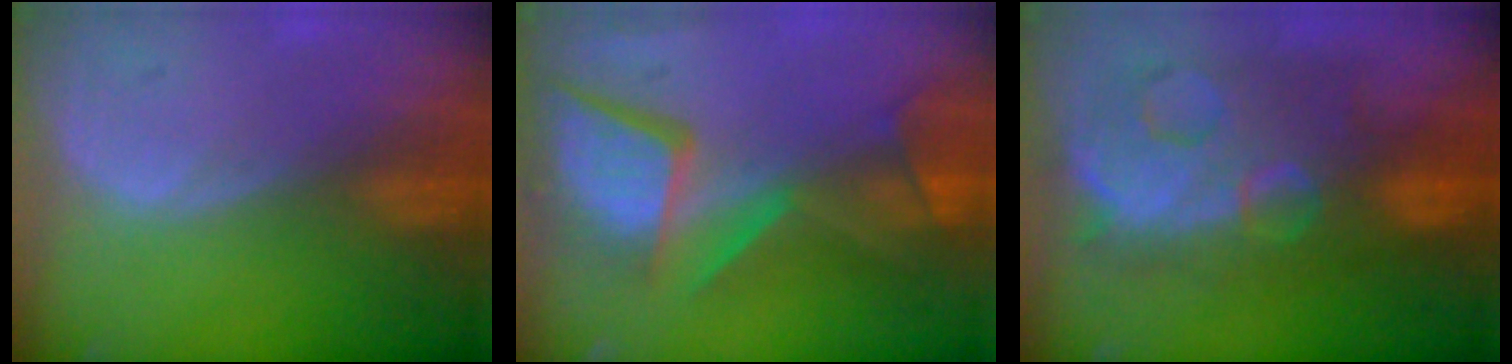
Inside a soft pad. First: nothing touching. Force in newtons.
{"total": 13.1, "press": 10.8, "slide": 7.5}
{"total": 12.3, "press": 12.3, "slide": 1.3}